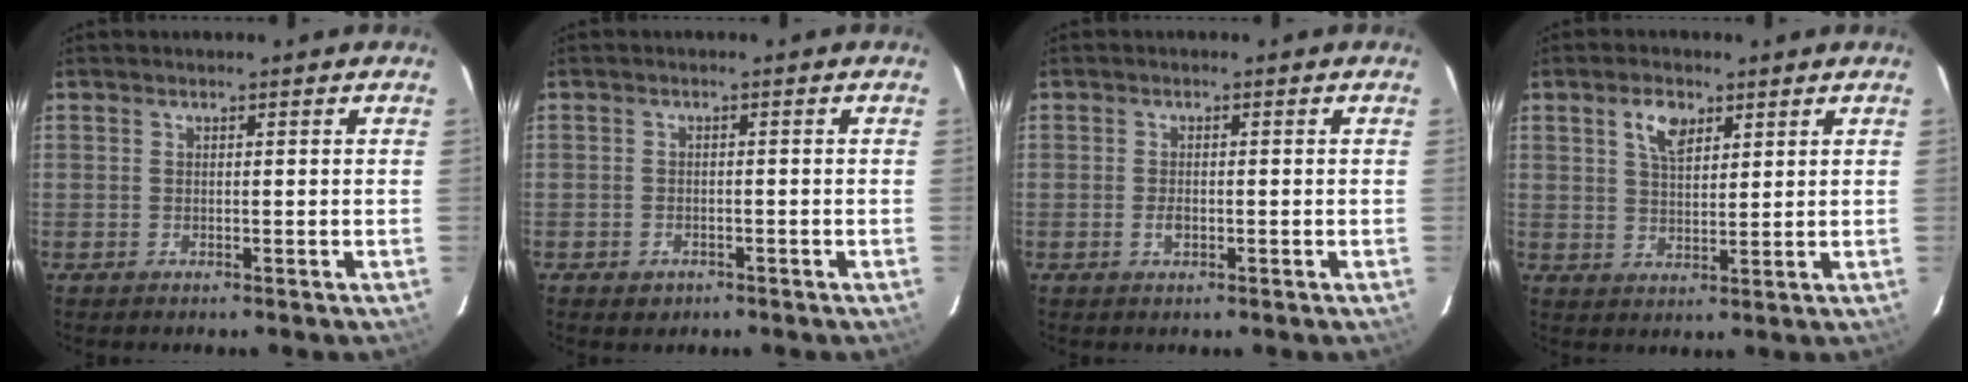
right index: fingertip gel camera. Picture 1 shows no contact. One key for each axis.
{"total": 2.4, "fx": -1.4, "fy": 1.8, "fz": 0.7, "tx": -0.017, "ty": 0.002, "tz": -0.016}
{"total": 1.6, "fx": -0.5, "fy": 1.0, "fz": 1.2, "tx": -0.023, "ty": 0.000, "tz": -0.009}
{"total": 5.3, "fx": 2.8, "fy": 2.8, "fz": 3.6, "tx": -0.062, "ty": 0.008, "tz": 0.052}